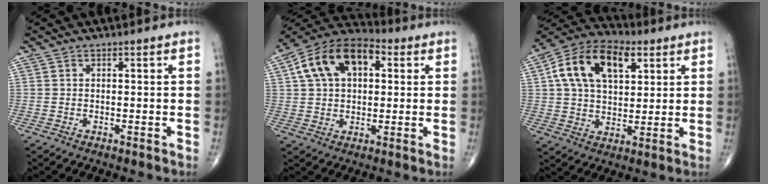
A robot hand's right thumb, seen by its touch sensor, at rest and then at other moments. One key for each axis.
{"total": 15.4, "fx": 4.5, "fy": 9.8, "fz": 11.0, "tx": -0.175, "ty": 0.025, "tz": 0.069}
{"total": 16.6, "fx": 5.8, "fy": 10.2, "fz": 11.8, "tx": -0.186, "ty": 0.009, "tz": 0.095}